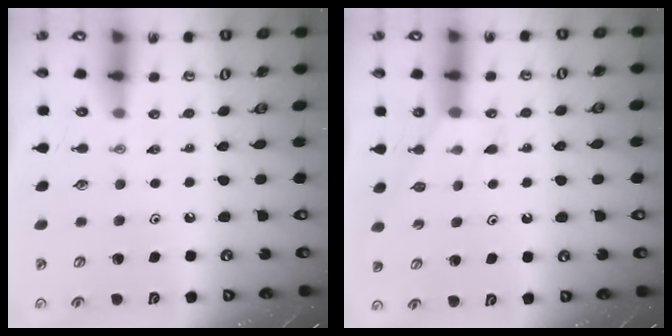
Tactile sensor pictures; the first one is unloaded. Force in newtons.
{"total": 3.2, "press": 3.2, "slide": 0.5}